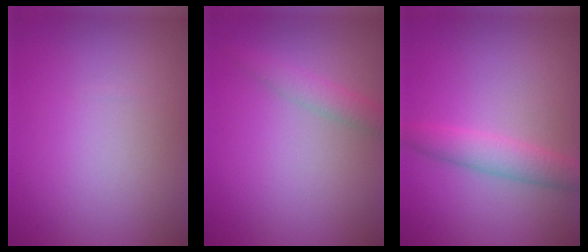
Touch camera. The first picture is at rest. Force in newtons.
{"total": 1.7, "press": 1.7, "slide": 0.1}
{"total": 2.7, "press": 2.7, "slide": 0.2}